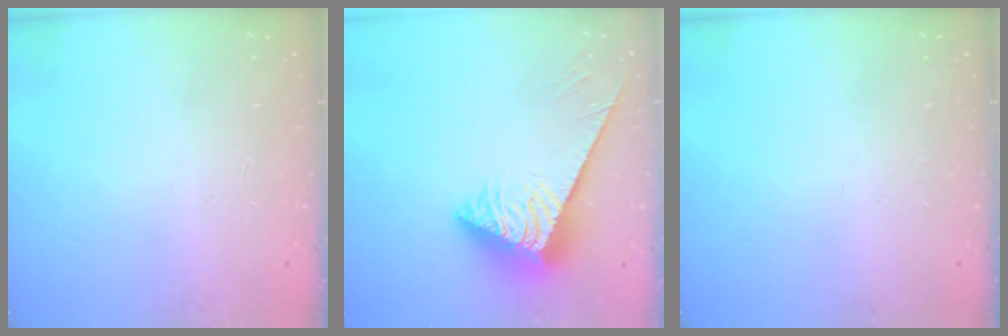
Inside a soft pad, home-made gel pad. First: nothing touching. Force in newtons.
{"total": 5.2, "press": 5.1, "slide": 0.5}
{"total": 0.0}